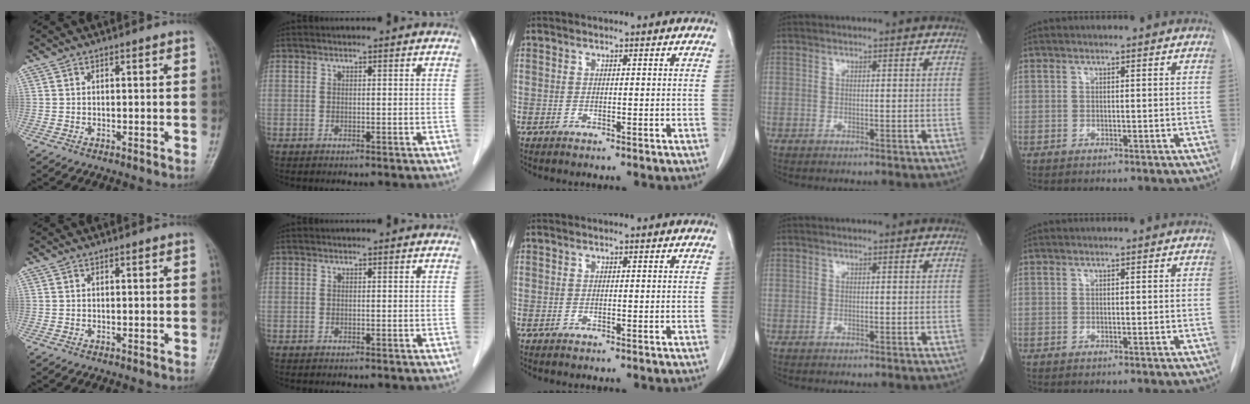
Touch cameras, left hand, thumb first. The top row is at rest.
{}